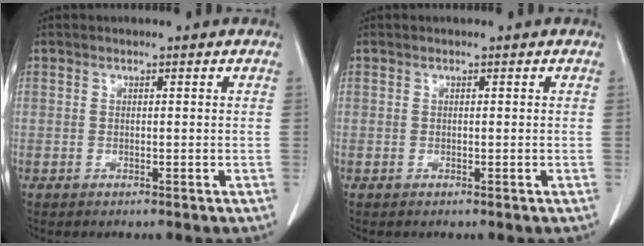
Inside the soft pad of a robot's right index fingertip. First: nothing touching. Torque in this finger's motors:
{"motor_torque": [-0.03, 0.03, -0.05, 0.00]}